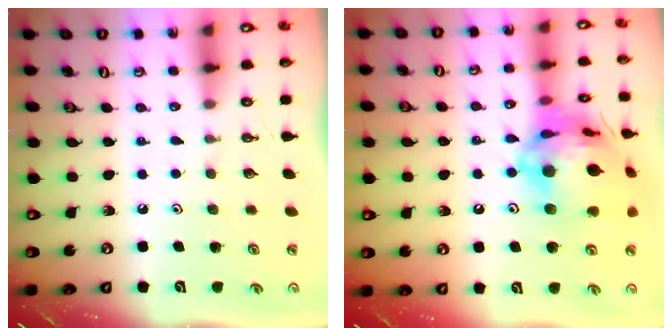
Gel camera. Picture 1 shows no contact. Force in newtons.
{"total": 23.5, "press": 23.3, "slide": 2.8}